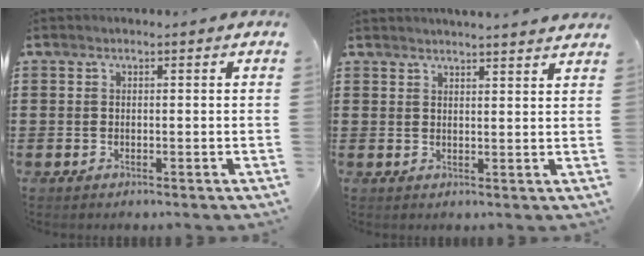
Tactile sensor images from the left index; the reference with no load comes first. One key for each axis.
{"total": 2.4, "fx": 2.4, "fy": -0.4, "fz": 0.0, "tx": -0.007, "ty": -0.009, "tz": 0.045}